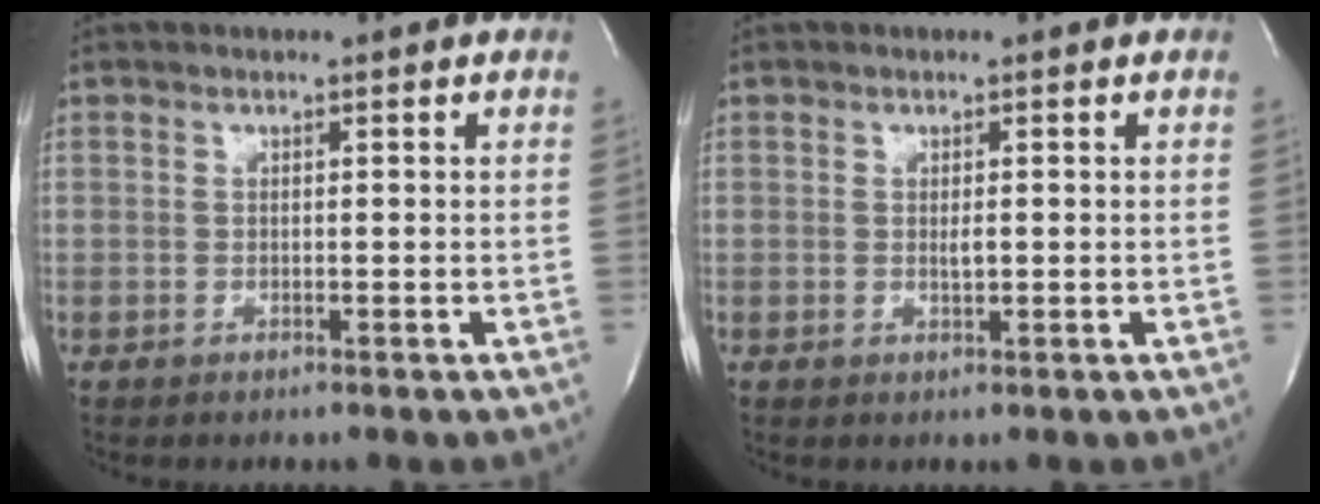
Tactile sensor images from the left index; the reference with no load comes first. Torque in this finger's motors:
{"motor_torque": [0.12, -0.08, 0.01, 0.00]}